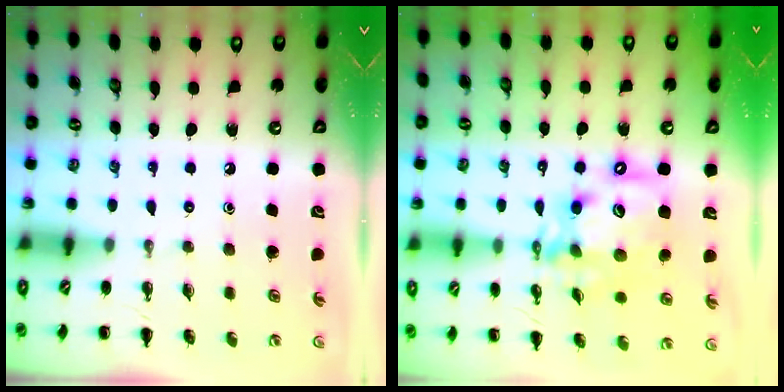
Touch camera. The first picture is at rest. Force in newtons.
{"total": 15.8, "press": 15.3, "slide": 4.0}